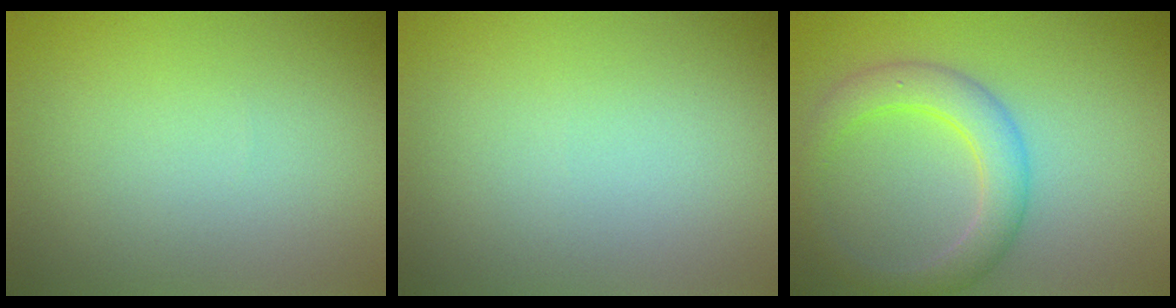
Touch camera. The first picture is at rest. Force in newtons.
{"total": 0.0}
{"total": 4.1, "press": 4.1, "slide": 0.0}